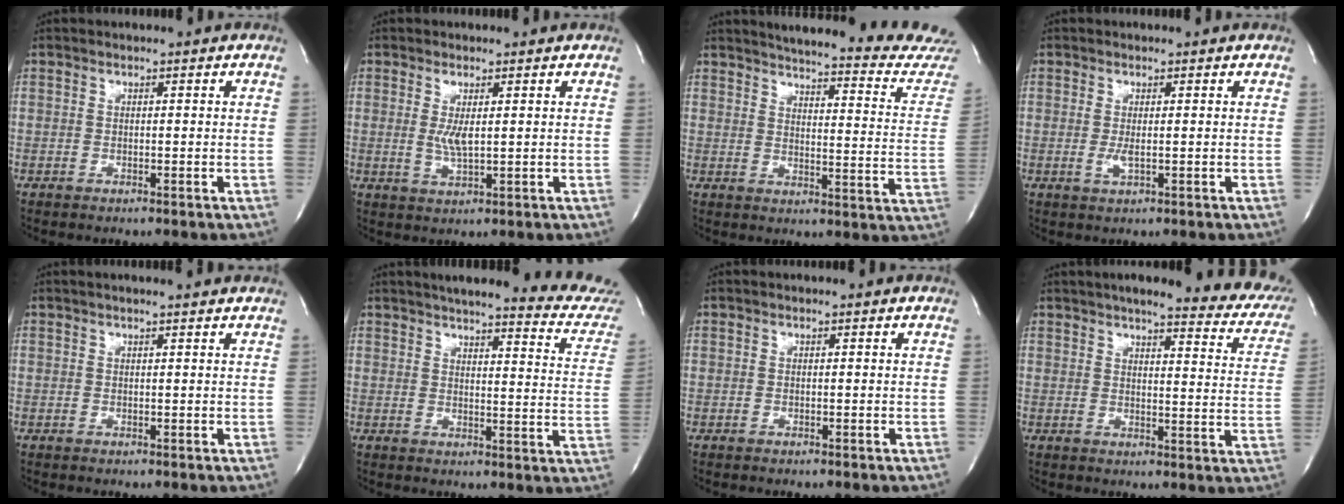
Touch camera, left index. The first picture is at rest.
{"total": 2.9, "force": [-0.2, 0.6, 2.9], "torque": [-0.061, -0.013, 0.005]}
{"total": 24.9, "force": [23.7, 1.1, 7.5], "torque": [-0.098, -0.123, 0.264]}
{"total": 1.7, "force": [-0.8, 0.3, 1.5], "torque": [-0.034, -0.009, -0.009]}
{"total": 3.4, "force": [3.0, -0.1, 1.7], "torque": [-0.024, 0.014, 0.030]}
{"total": 20.7, "force": [19.3, 1.2, 7.5], "torque": [-0.096, -0.083, 0.212]}
{"total": 0.0}
{"total": 20.1, "force": [16.5, 4.0, 10.8], "torque": [-0.126, -0.021, 0.173]}